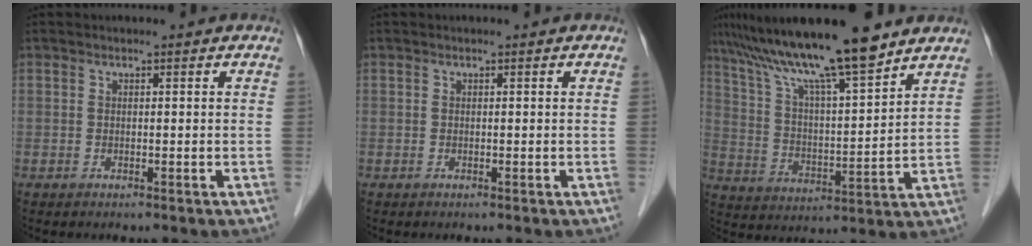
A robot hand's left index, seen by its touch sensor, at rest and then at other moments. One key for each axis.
{"total": 0.0}
{"total": 16.8, "fx": 13.3, "fy": 0.6, "fz": 10.2, "tx": -0.178, "ty": 0.019, "tz": 0.235}